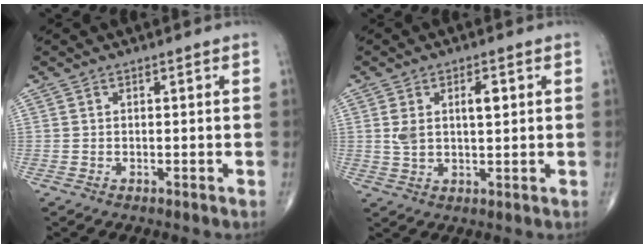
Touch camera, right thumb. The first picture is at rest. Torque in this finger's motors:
{"motor_torque": [1.10, 1.32, 0.97, 0.37, 0.09]}